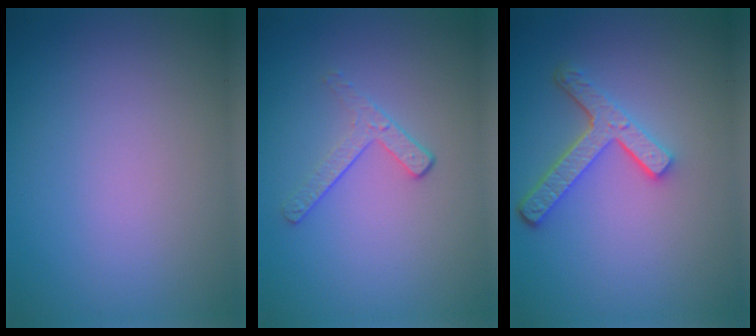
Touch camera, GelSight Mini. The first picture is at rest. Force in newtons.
{"total": 1.8, "press": 1.1, "slide": 1.4}
{"total": 4.1, "press": 3.2, "slide": 2.5}